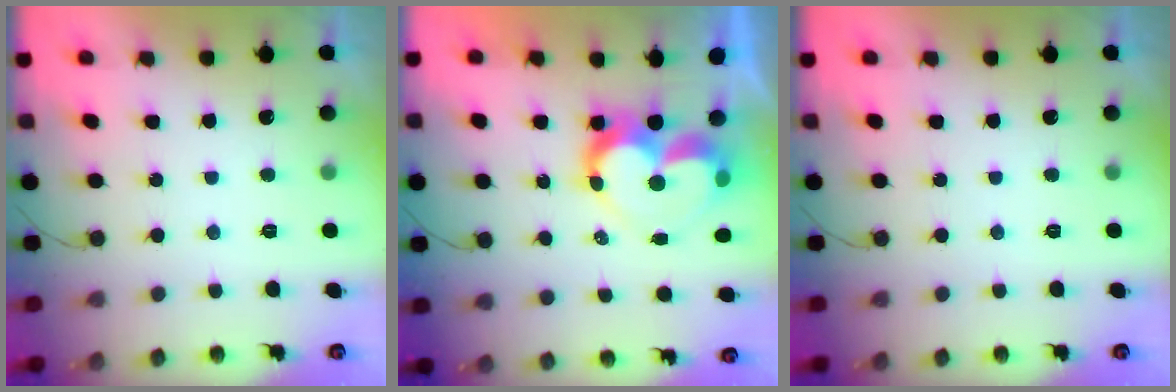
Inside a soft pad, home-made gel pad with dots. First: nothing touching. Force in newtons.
{"total": 11.5, "press": 11.4, "slide": 0.8}
{"total": 0.0}